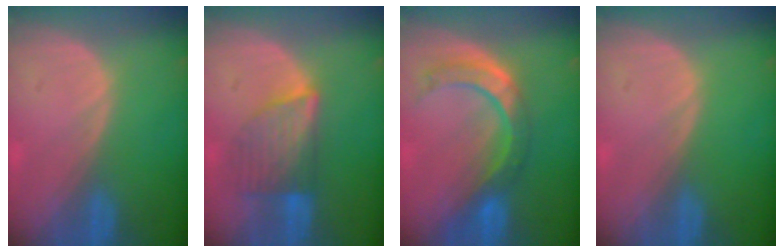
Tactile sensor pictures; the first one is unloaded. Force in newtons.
{"total": 6.7, "press": 6.6, "slide": 1.3}
{"total": 8.3, "press": 7.2, "slide": 4.2}
{"total": 0.0}